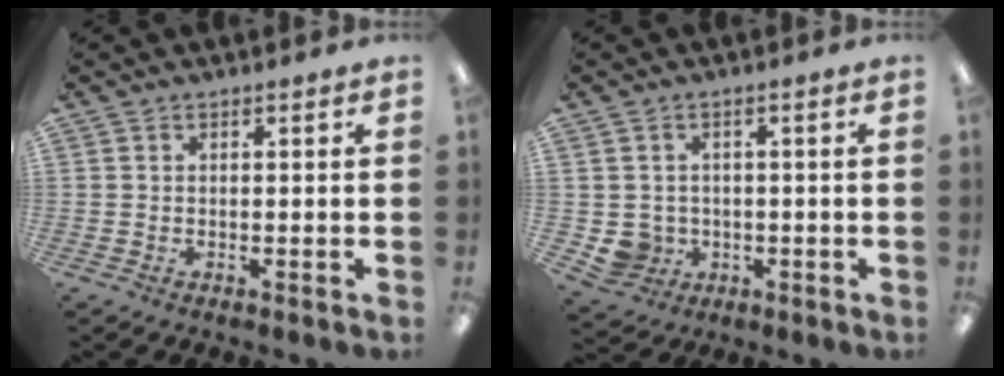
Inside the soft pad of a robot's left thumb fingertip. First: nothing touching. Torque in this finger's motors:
{"motor_torque": [-0.04, 0.04, 0.11, -0.29, 0.00]}